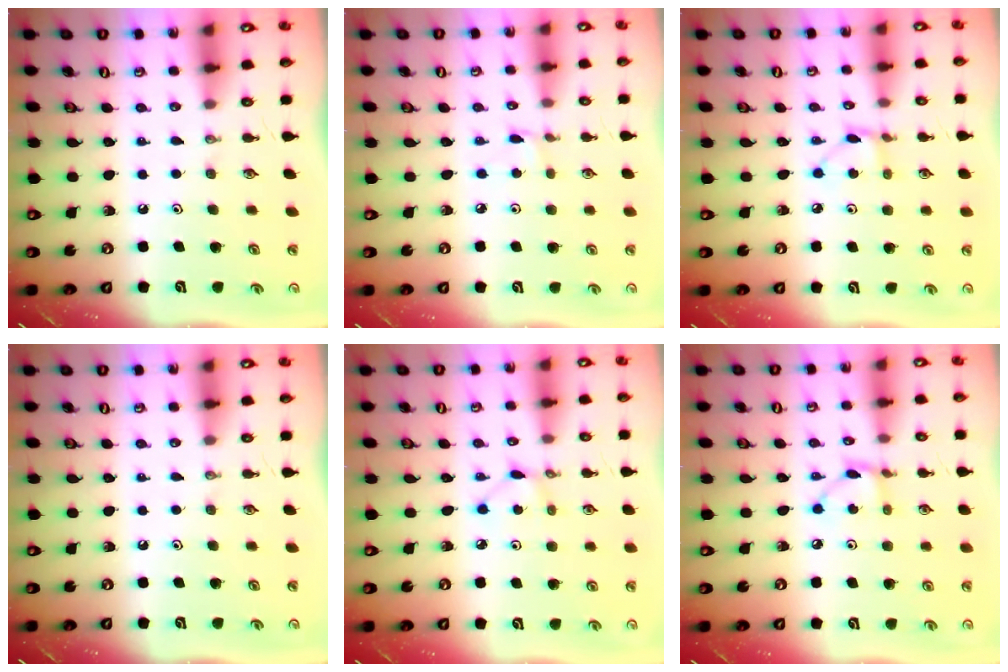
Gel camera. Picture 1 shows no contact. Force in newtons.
{"total": 1.5, "press": 1.5, "slide": 0.2}
{"total": 3.1, "press": 3.1, "slide": 0.4}
{"total": 0.0}
{"total": 3.0, "press": 3.0, "slide": 0.3}
{"total": 3.6, "press": 3.6, "slide": 0.2}